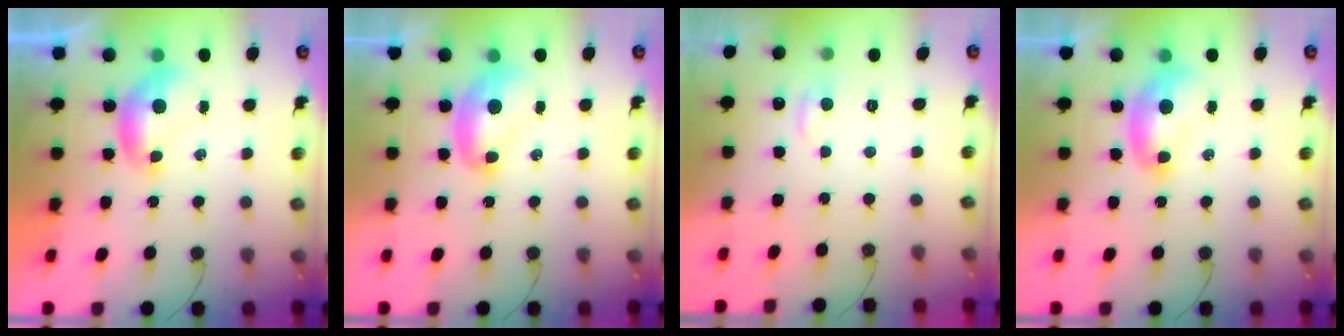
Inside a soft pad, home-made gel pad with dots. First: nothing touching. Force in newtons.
{"total": 2.2, "press": 2.2, "slide": 0.2}
{"total": 1.1, "press": 0.9, "slide": 0.6}
{"total": 2.2, "press": 2.2, "slide": 0.1}